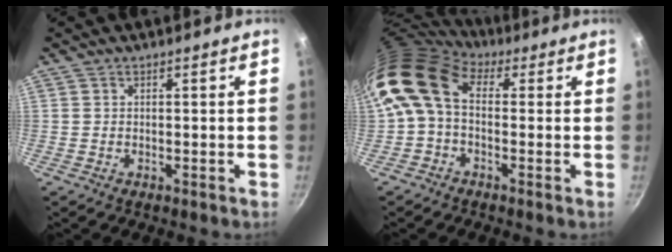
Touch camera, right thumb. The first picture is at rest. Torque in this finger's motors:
{"motor_torque": [0.81, 3.62, 0.96, -0.67, 0.27]}